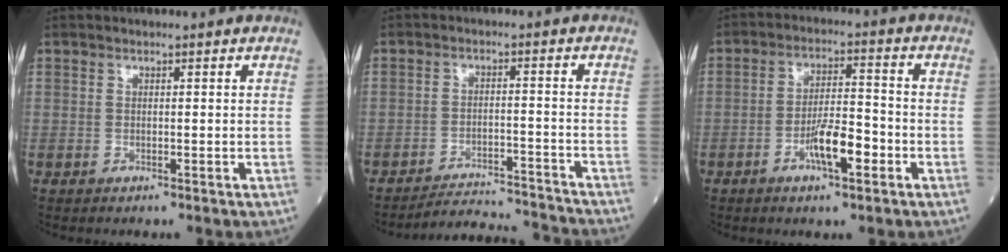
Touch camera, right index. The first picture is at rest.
{"total": 10.0, "force": [-9.9, -0.9, 0.1], "torque": [-0.004, 0.008, -0.149]}
{"total": 6.9, "force": [-3.0, 1.5, 6.0], "torque": [-0.113, 0.005, -0.052]}